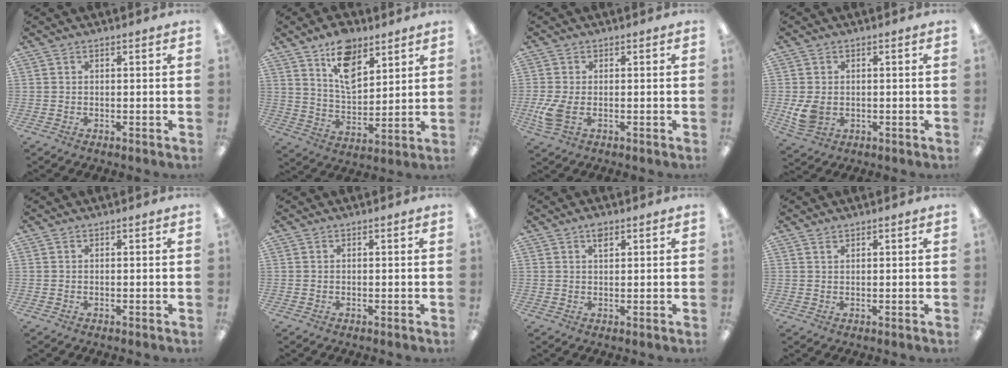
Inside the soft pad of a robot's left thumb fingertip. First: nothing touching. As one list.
[{"total": 12.3, "force": [8.1, 6.7, 6.5], "torque": [-0.101, -0.034, 0.144]}, {"total": 5.6, "force": [-1.1, 3.1, 4.5], "torque": [-0.097, -0.009, -0.021]}, {"total": 5.8, "force": [-0.3, 4.5, 3.7], "torque": [-0.074, 0.001, -0.003]}, {"total": 0.0}, {"total": 0.0}, {"total": 2.4, "force": [1.4, 1.2, 1.5], "torque": [-0.027, -0.001, 0.024]}, {"total": 1.1, "force": [1.0, 0.4, 0.4], "torque": [-0.008, 0.000, 0.018]}]